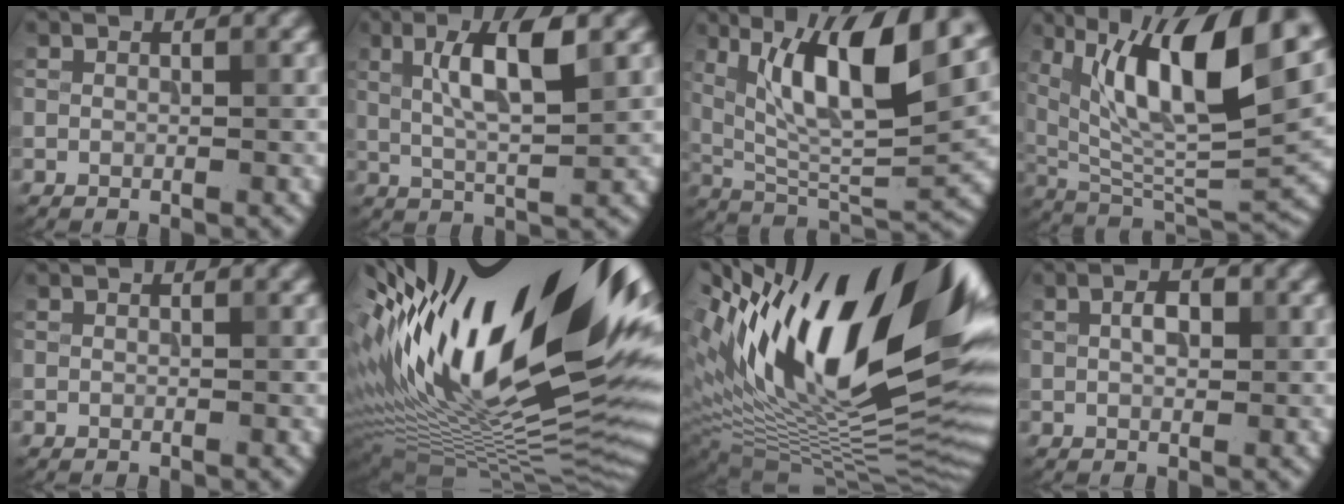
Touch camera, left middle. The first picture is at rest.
{"total": 5.6, "force": [2.1, 1.2, 5.1], "torque": [-0.091, 0.009, 0.041]}
{"total": 12.0, "force": [5.6, 3.3, 10.1], "torque": [-0.172, 0.006, 0.105]}
{"total": 14.1, "force": [6.4, 5.0, 11.5], "torque": [-0.190, 0.009, 0.116]}
{"total": 0.0}
{"total": 22.0, "force": [6.3, 8.7, 19.2], "torque": [-0.299, -0.013, 0.115]}
{"total": 20.4, "force": [6.8, 8.7, 17.1], "torque": [-0.304, 0.028, 0.119]}
{"total": 2.0, "force": [0.4, 1.1, 1.6], "torque": [-0.029, 0.008, 0.008]}